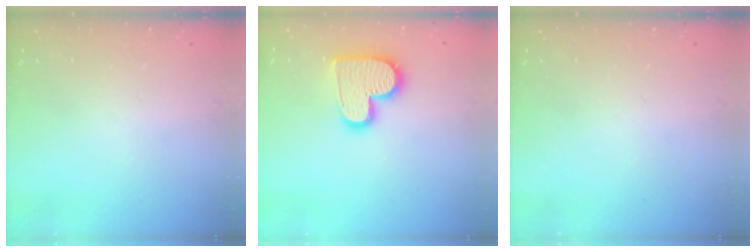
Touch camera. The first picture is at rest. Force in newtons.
{"total": 15.1, "press": 15.1, "slide": 1.1}
{"total": 0.0}